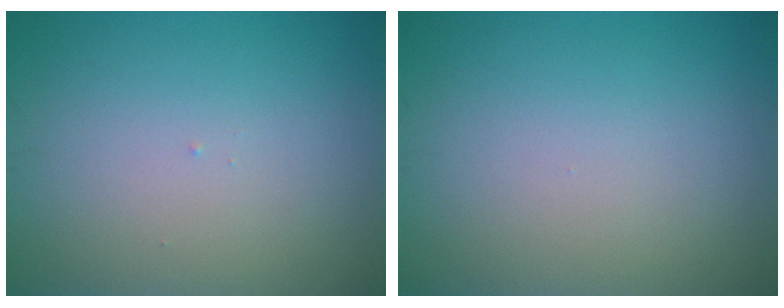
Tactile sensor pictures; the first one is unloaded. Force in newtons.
{"total": 0.0}